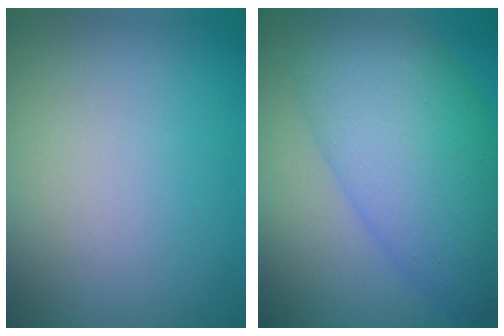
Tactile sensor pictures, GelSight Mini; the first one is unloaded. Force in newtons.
{"total": 9.5, "press": 9.5, "slide": 0.3}